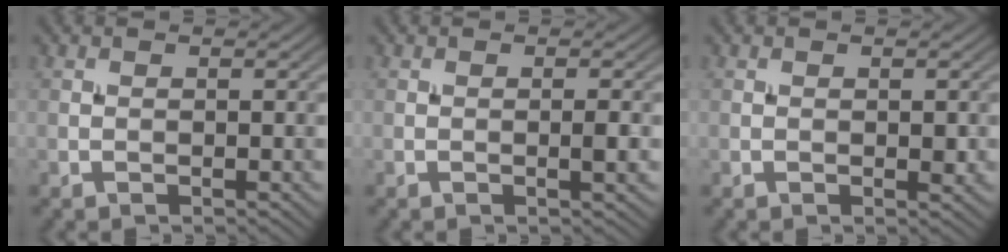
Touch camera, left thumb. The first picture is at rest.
{"total": 1.2, "force": [-0.2, 0.0, 1.1], "torque": [-0.022, 0.001, -0.005]}
{"total": 0.8, "force": [0.0, 0.4, 0.7], "torque": [-0.007, -0.003, -0.001]}